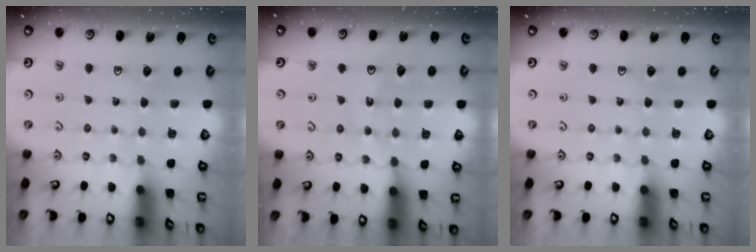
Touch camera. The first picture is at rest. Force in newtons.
{"total": 10.8, "press": 10.5, "slide": 2.3}
{"total": 0.0}